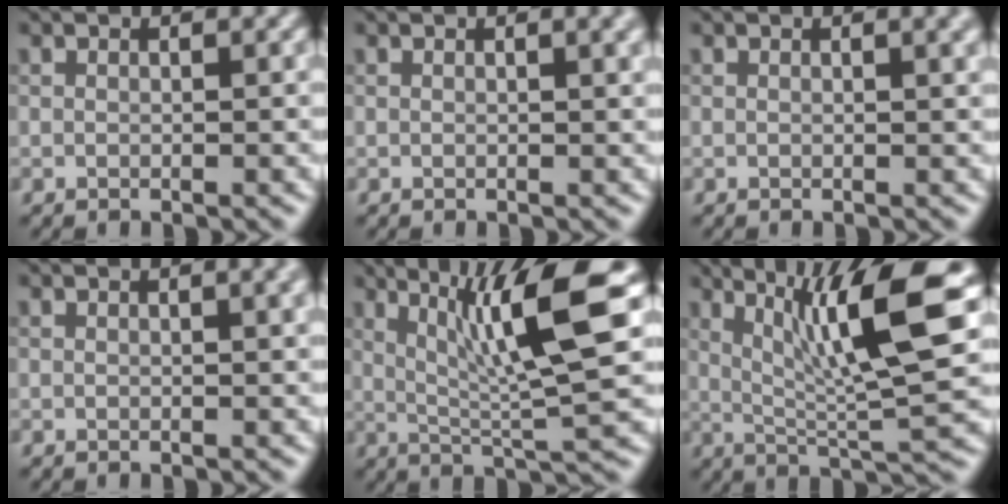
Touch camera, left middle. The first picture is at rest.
{"total": 2.1, "force": [0.9, 0.8, 1.7], "torque": [-0.015, 0.005, 0.007]}
{"total": 2.1, "force": [0.9, 0.8, 1.7], "torque": [-0.014, 0.005, 0.007]}
{"total": 2.5, "force": [1.0, 0.9, 2.1], "torque": [-0.018, 0.005, 0.007]}
{"total": 9.9, "force": [3.4, 1.6, 9.2], "torque": [-0.145, 0.001, 0.060]}
{"total": 11.0, "force": [3.9, 1.9, 10.1], "torque": [-0.163, 0.001, 0.072]}